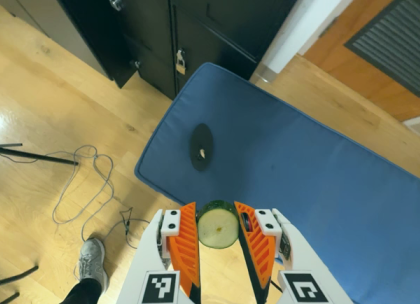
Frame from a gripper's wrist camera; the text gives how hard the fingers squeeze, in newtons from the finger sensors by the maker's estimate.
{"total": 9.7, "left": 9.5, "right": 9.9}